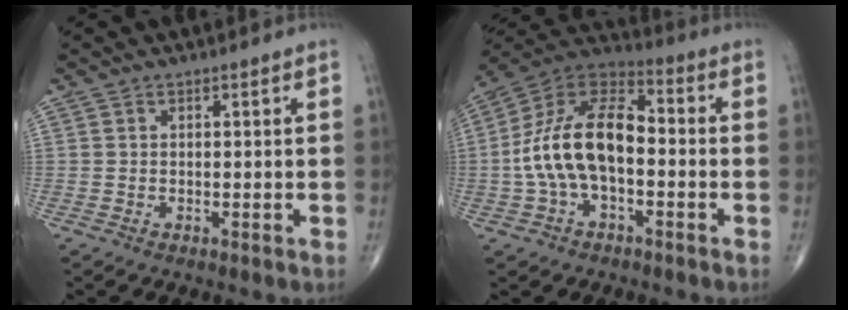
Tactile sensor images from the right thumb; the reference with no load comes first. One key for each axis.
{"total": 16.2, "fx": -2.0, "fy": 8.8, "fz": 13.4, "tx": -0.250, "ty": 0.048, "tz": -0.045}